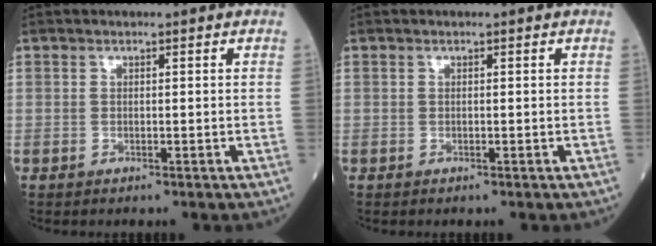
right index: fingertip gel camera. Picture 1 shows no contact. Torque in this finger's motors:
{"motor_torque": [0.00, 0.00, 0.00, -0.01]}